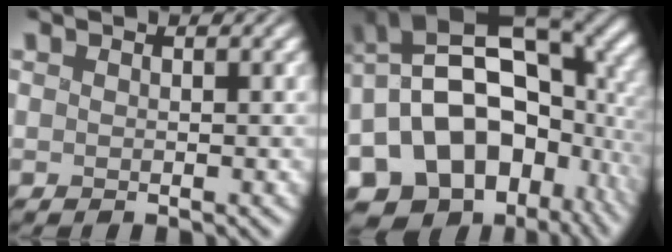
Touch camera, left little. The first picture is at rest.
{"total": 19.9, "force": [-5.0, 14.2, 13.1], "torque": [-0.216, -0.005, -0.056]}